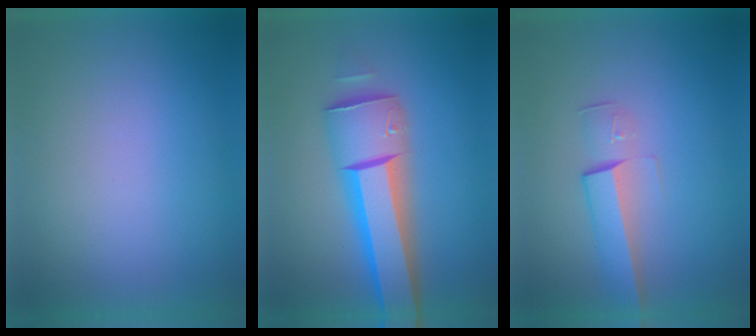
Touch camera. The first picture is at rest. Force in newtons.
{"total": 6.7}
{"total": 2.9}